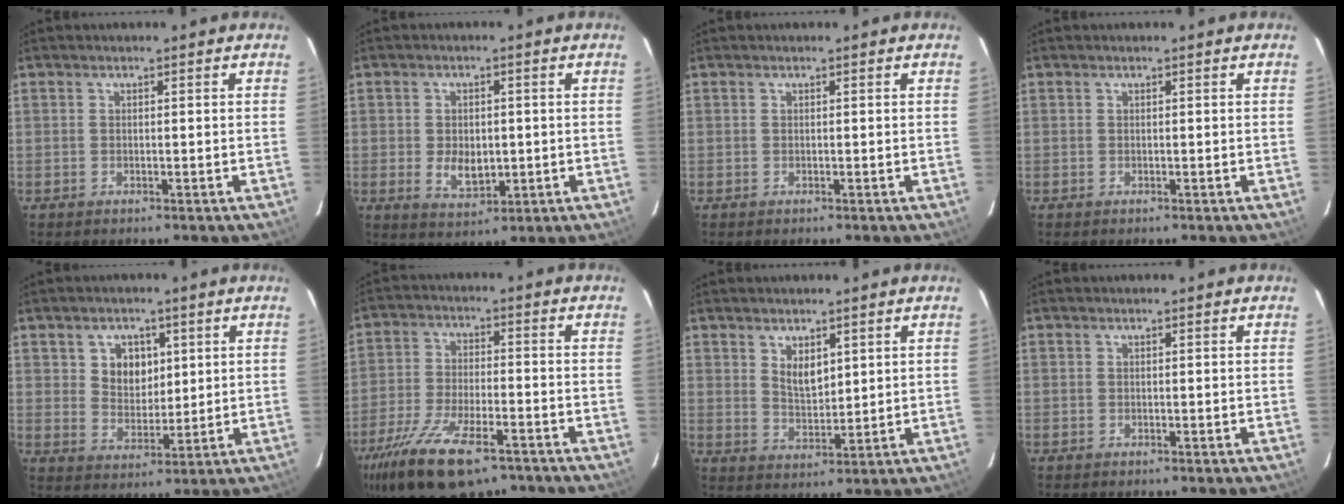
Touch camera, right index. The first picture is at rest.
{"total": 5.9, "force": [-0.9, 4.0, 4.3], "torque": [-0.081, -0.008, -0.006]}
{"total": 0.0}
{"total": 0.0}
{"total": 6.5, "force": [2.3, 5.4, 2.9], "torque": [-0.046, 0.009, 0.049]}
{"total": 18.3, "force": [-12.1, 7.0, 11.8], "torque": [-0.246, -0.044, -0.207]}
{"total": 4.8, "force": [2.4, 2.6, 3.3], "torque": [-0.052, -0.003, 0.047]}
{"total": 0.0}